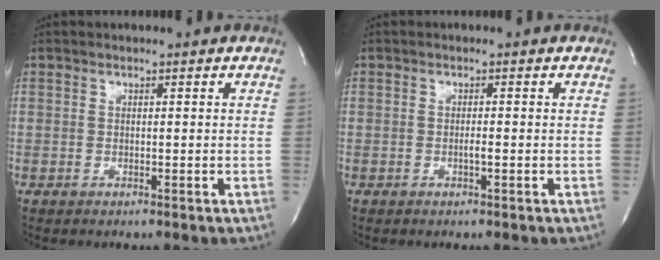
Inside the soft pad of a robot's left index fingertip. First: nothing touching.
{"total": 0.9, "force": [-0.3, 0.0, 0.8], "torque": [-0.016, 0.000, -0.006]}